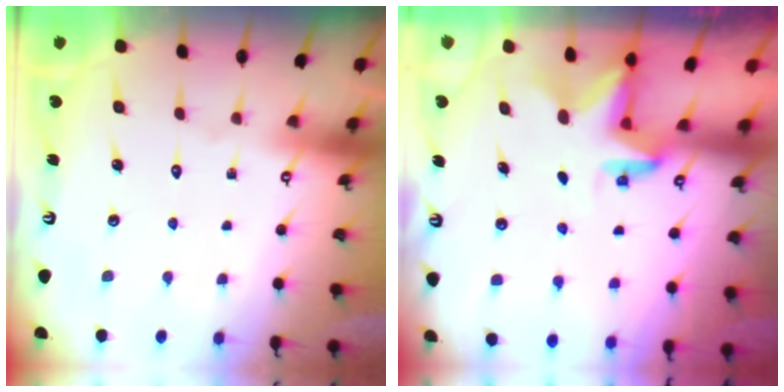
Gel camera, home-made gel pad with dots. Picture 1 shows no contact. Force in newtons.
{"total": 2.9, "press": 2.9, "slide": 0.3}